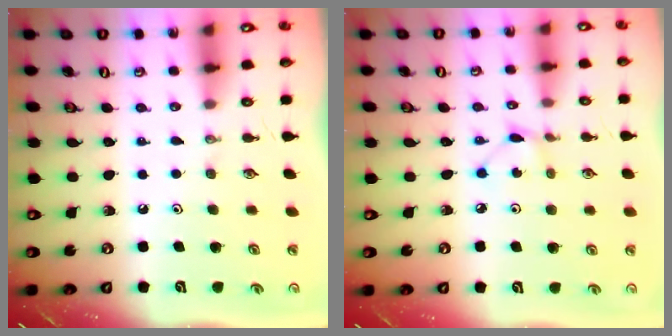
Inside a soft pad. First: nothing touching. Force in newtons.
{"total": 1.9, "press": 1.9, "slide": 0.1}